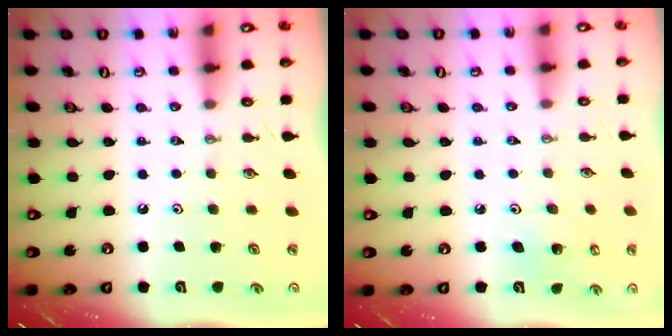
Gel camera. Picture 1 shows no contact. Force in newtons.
{"total": 4.5, "press": 4.4, "slide": 0.6}